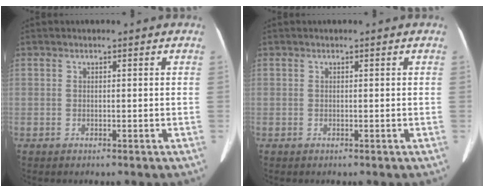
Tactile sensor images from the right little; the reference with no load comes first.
{"total": 0.0}